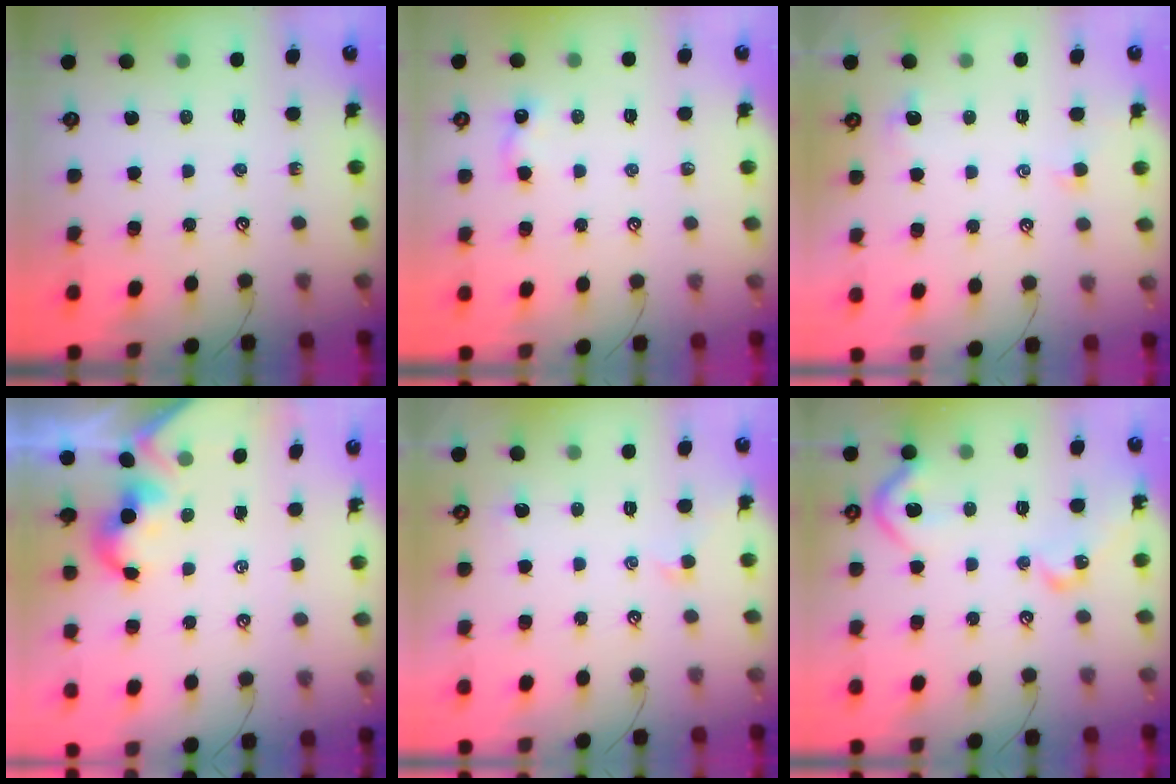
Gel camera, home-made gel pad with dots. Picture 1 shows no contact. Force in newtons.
{"total": 4.7, "press": 4.6, "slide": 0.8}
{"total": 1.3, "press": 1.0, "slide": 0.8}
{"total": 1.1, "press": 1.0, "slide": 0.5}
{"total": 1.2, "press": 1.0, "slide": 0.6}
{"total": 11.1, "press": 11.0, "slide": 1.2}